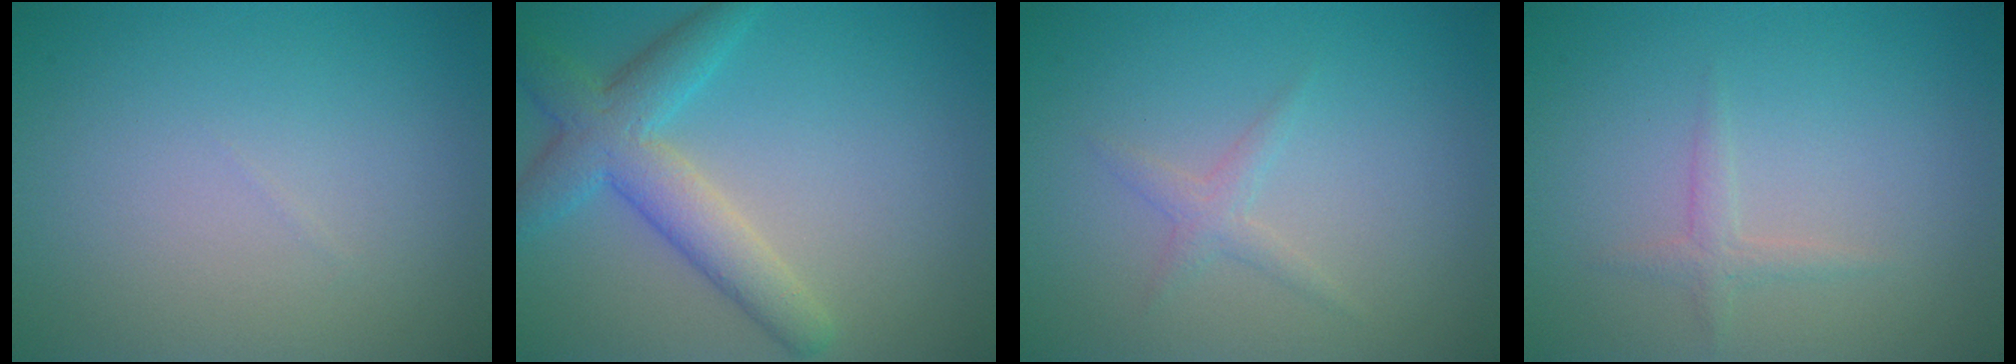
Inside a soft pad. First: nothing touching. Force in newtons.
{"total": 5.1, "press": 5.1, "slide": 0.2}
{"total": 1.3, "press": 1.3, "slide": 0.0}
{"total": 1.1, "press": 1.1, "slide": 0.1}